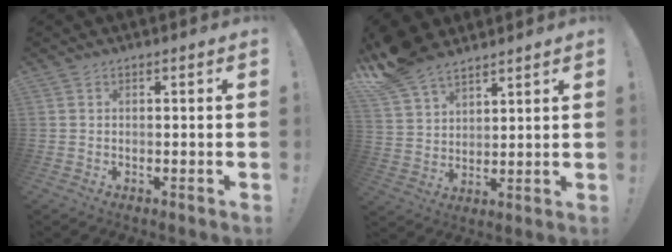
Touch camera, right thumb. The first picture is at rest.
{"total": 12.1, "force": [9.4, 6.1, 4.6], "torque": [-0.094, -0.054, 0.183]}